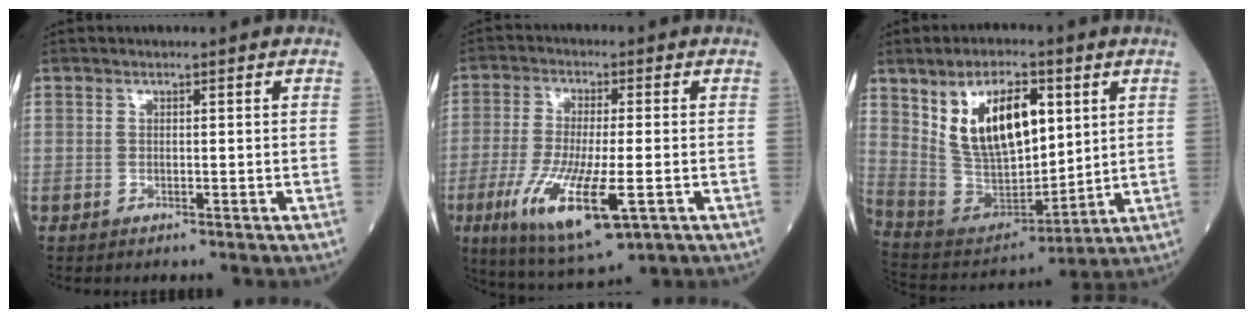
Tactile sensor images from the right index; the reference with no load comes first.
{"total": 13.4, "force": [-4.6, 2.7, 12.2], "torque": [-0.240, -0.038, -0.072]}
{"total": 15.9, "force": [5.7, 7.2, 13.1], "torque": [-0.244, 0.011, 0.117]}